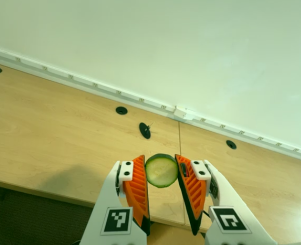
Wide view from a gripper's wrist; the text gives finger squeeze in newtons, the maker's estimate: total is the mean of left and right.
{"total": 10.5, "left": 10.4, "right": 10.6}